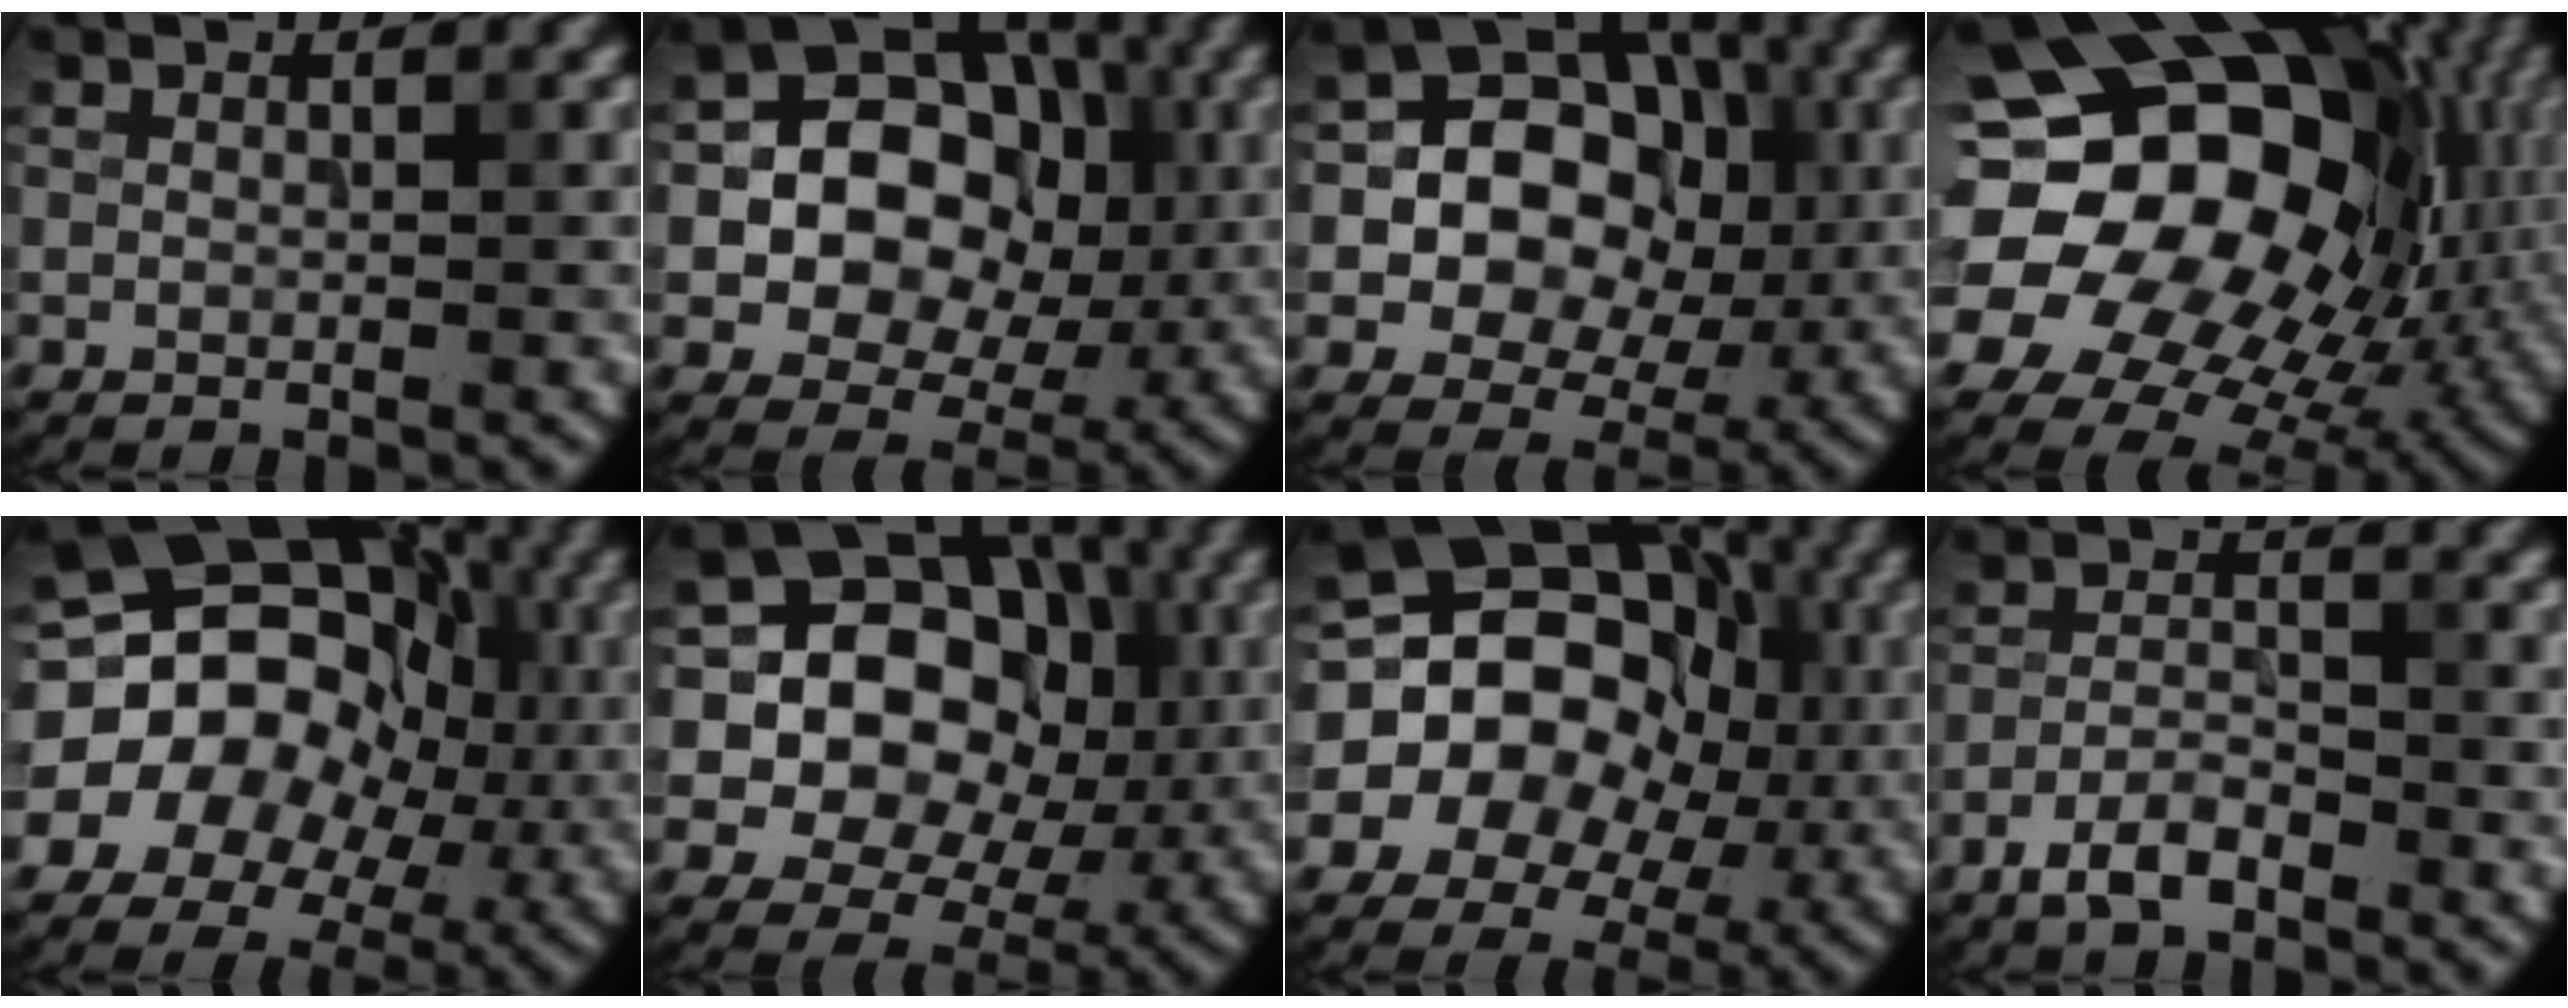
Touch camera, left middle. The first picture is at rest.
{"total": 10.3, "force": [0.2, 8.5, 5.9], "torque": [-0.070, 0.004, -0.012]}
{"total": 11.4, "force": [0.4, 9.8, 5.9], "torque": [-0.076, 0.011, -0.014]}
{"total": 21.9, "force": [4.6, 16.8, 13.3], "torque": [-0.241, 0.026, 0.076]}
{"total": 16.2, "force": [-0.6, 13.8, 8.5], "torque": [-0.142, 0.003, -0.035]}
{"total": 14.4, "force": [1.6, 12.4, 7.1], "torque": [-0.143, 0.037, 0.011]}
{"total": 13.6, "force": [-0.4, 11.4, 7.3], "torque": [-0.118, 0.004, -0.033]}
{"total": 3.1, "force": [-2.1, 1.0, 2.0], "torque": [-0.041, 0.005, -0.048]}